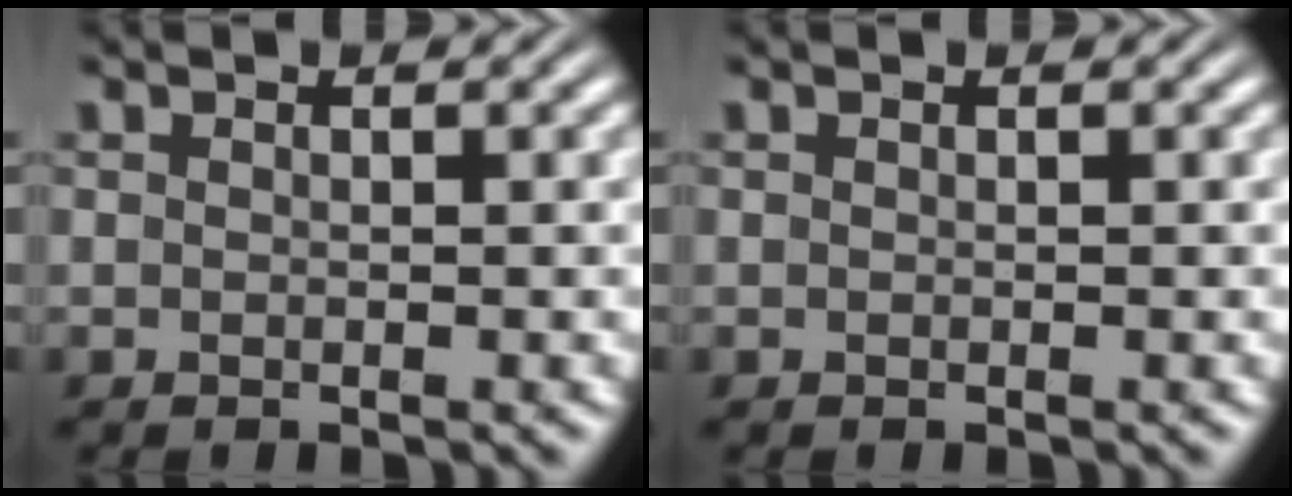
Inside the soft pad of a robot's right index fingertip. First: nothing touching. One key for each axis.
{"total": 0.0}